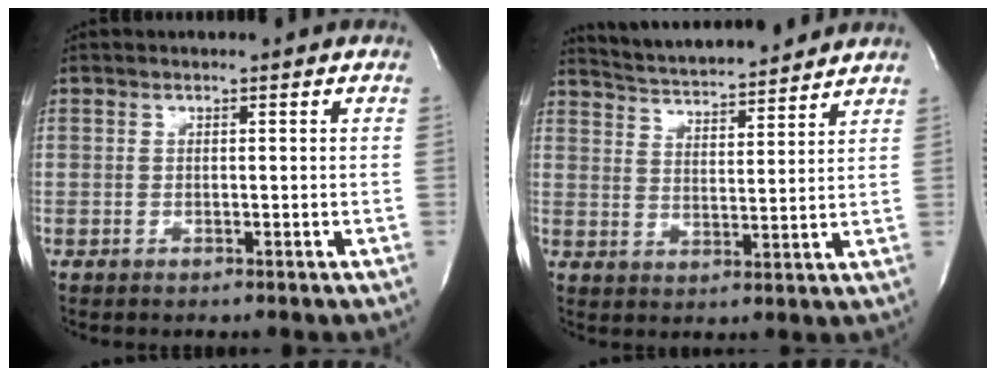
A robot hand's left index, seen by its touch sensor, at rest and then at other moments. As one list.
[{"total": 13.2, "force": [12.5, 1.2, 4.1], "torque": [-0.076, 0.011, 0.192]}]